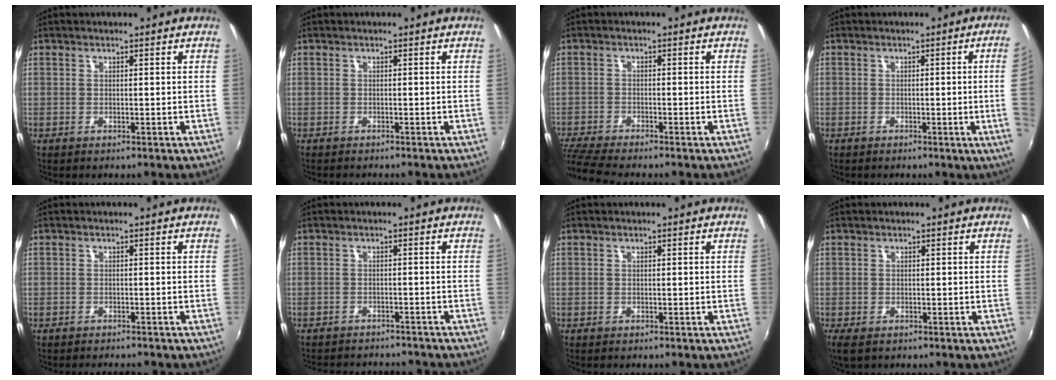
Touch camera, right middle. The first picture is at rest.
{"total": 1.3, "force": [-1.2, 0.0, 0.4], "torque": [-0.010, -0.008, -0.019]}
{"total": 7.3, "force": [-6.7, 0.1, 3.1], "torque": [-0.090, -0.027, -0.121]}
{"total": 6.2, "force": [-0.2, -1.8, 5.9], "torque": [-0.082, -0.011, 0.000]}
{"total": 3.0, "force": [-2.7, 0.7, 0.9], "torque": [-0.029, -0.006, -0.042]}
{"total": 10.1, "force": [-9.2, 2.5, 3.3], "torque": [-0.079, -0.011, -0.125]}
{"total": 0.0}
{"total": 3.0, "force": [-1.8, 1.2, 2.0], "torque": [-0.039, -0.014, -0.028]}